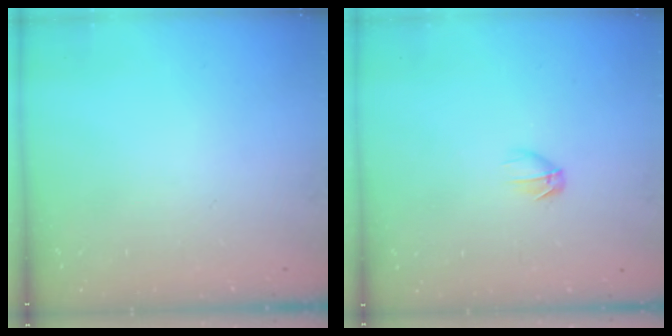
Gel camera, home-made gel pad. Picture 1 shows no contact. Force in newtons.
{"total": 3.7, "press": 3.6, "slide": 1.1}